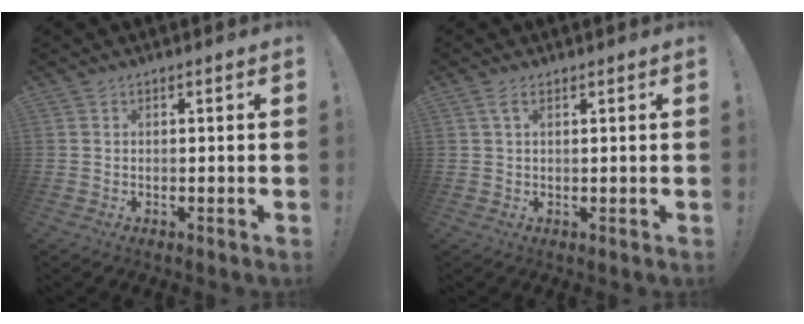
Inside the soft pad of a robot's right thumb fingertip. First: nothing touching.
{"total": 2.7, "force": [1.2, 1.3, 2.0], "torque": [-0.035, 0.001, 0.021]}